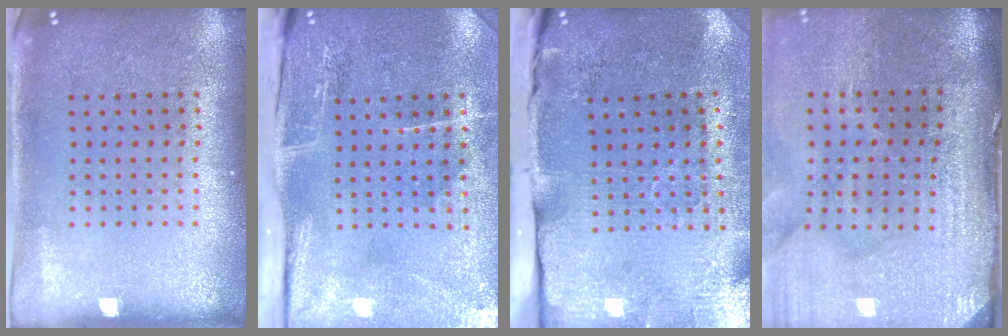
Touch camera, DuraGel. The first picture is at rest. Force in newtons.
{"total": 5.0, "press": 3.9, "slide": 3.1}
{"total": 4.8, "press": 3.8, "slide": 2.8}
{"total": 4.6, "press": 3.8, "slide": 2.6}